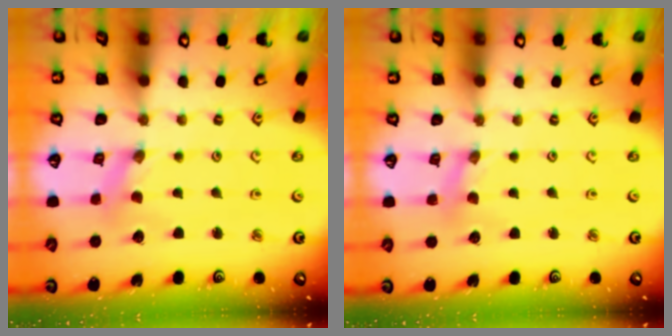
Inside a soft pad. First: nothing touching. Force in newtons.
{"total": 2.1, "press": 2.1, "slide": 0.4}